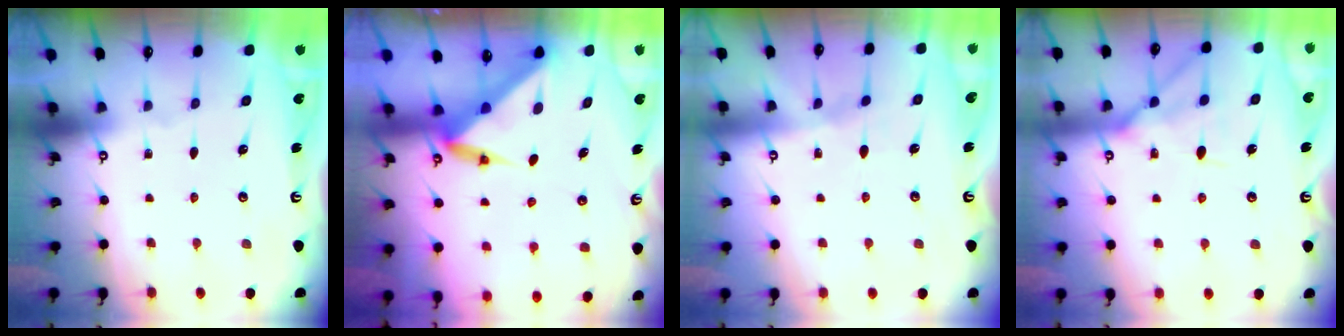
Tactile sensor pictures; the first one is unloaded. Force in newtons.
{"total": 4.8, "press": 4.7, "slide": 0.8}
{"total": 5.6, "press": 5.6, "slide": 0.2}
{"total": 13.0, "press": 13.0, "slide": 1.2}